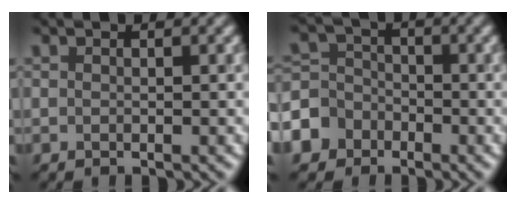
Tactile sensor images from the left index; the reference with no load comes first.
{"total": 6.4, "force": [-3.5, 5.2, 1.1], "torque": [-0.018, -0.004, -0.086]}